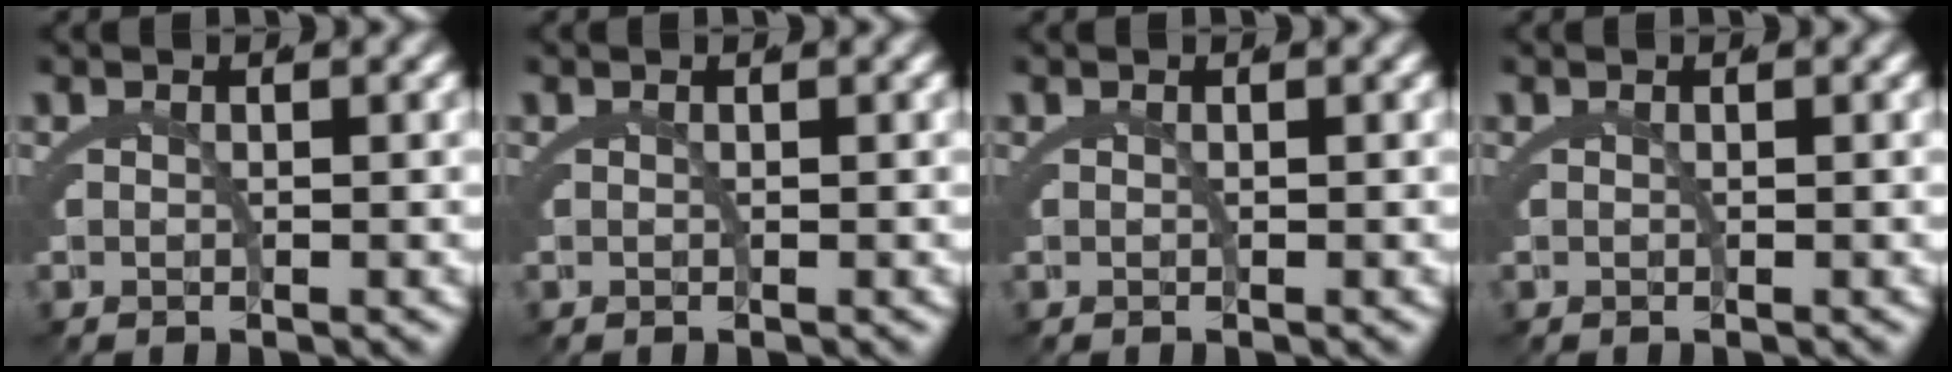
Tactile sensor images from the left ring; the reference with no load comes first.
{"total": 0.0}
{"total": 0.0}
{"total": 0.0}